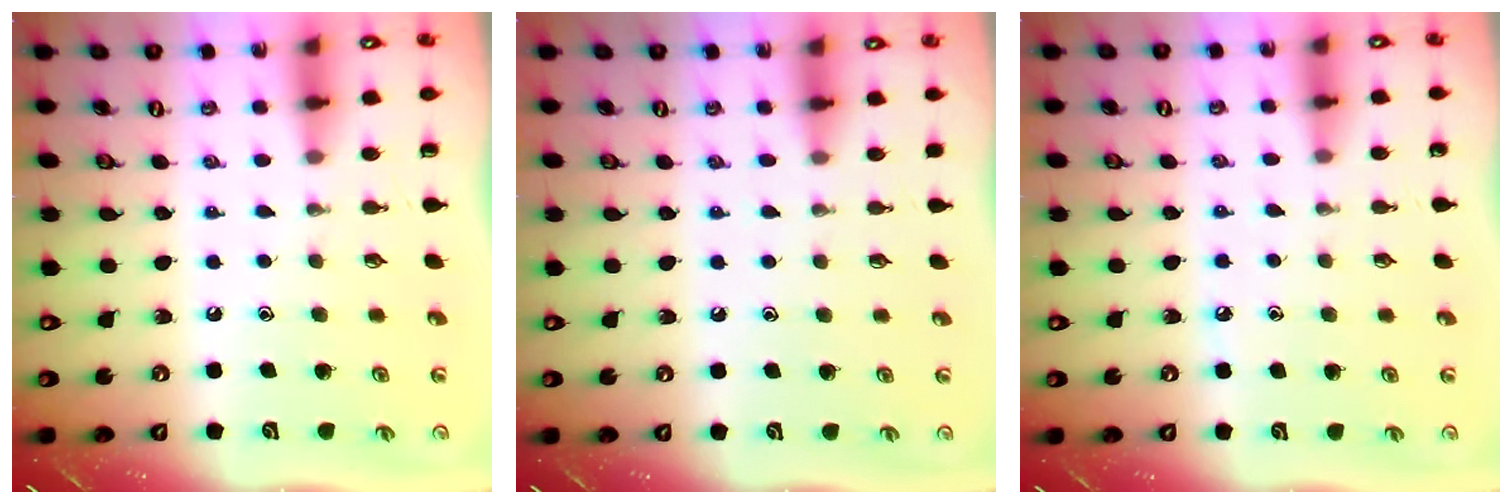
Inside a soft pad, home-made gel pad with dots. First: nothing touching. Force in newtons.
{"total": 2.9, "press": 2.9, "slide": 0.5}
{"total": 4.2, "press": 4.2, "slide": 0.6}